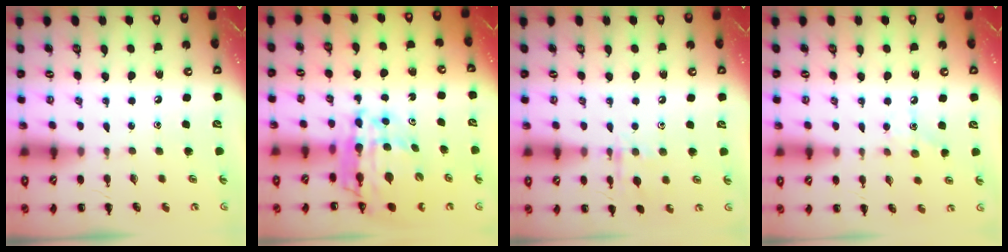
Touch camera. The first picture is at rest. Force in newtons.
{"total": 14.7, "press": 14.2, "slide": 3.8}
{"total": 8.5, "press": 8.4, "slide": 1.3}
{"total": 5.0, "press": 4.8, "slide": 1.5}